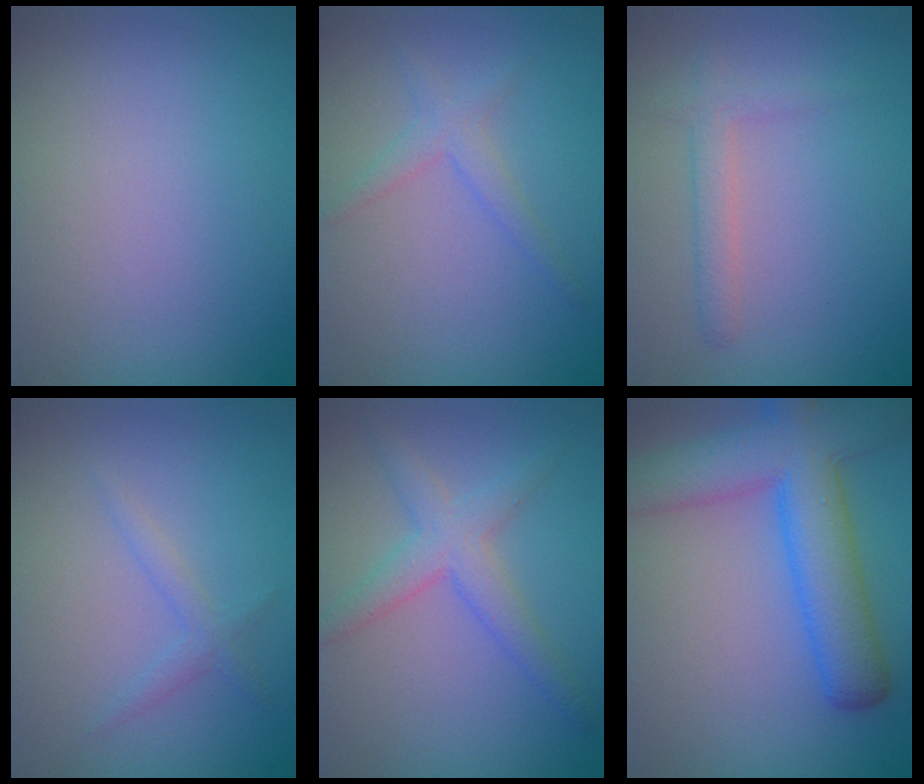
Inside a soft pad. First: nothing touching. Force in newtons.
{"total": 1.8, "press": 1.8, "slide": 0.1}
{"total": 1.8, "press": 1.8, "slide": 0.2}
{"total": 1.3, "press": 1.3, "slide": 0.0}
{"total": 3.4, "press": 3.4, "slide": 0.1}
{"total": 8.5, "press": 8.4, "slide": 0.5}